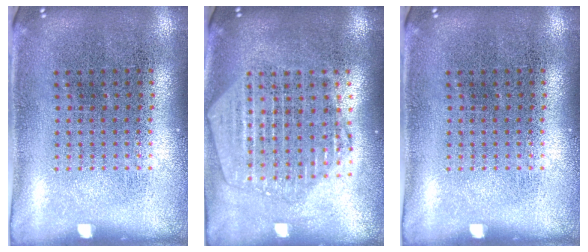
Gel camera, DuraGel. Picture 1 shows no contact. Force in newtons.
{"total": 2.2, "press": 1.9, "slide": 0.9}
{"total": 0.0}